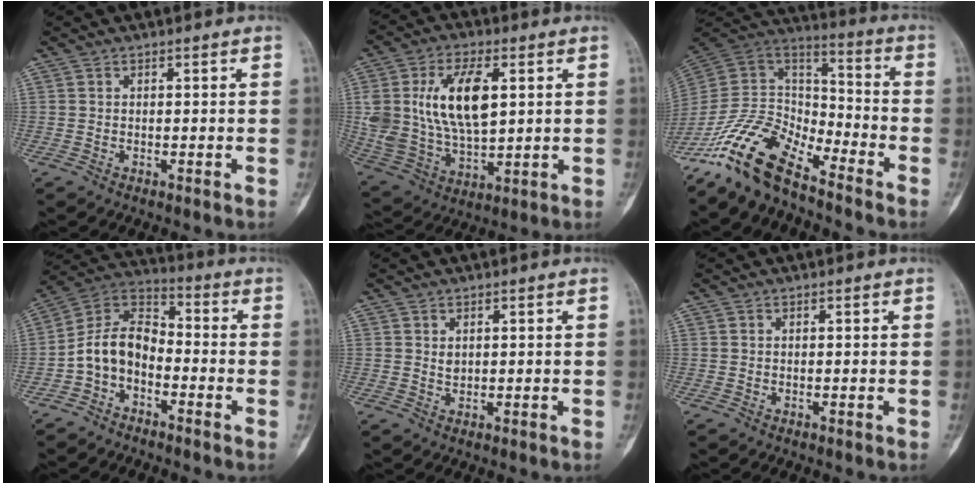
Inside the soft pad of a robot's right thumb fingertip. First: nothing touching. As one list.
[{"total": 17.3, "force": [3.9, 9.1, 14.2], "torque": [-0.265, -0.008, 0.084]}, {"total": 15.1, "force": [-11.8, 5.5, 7.7], "torque": [-0.125, 0.087, -0.238]}, {"total": 9.7, "force": [-3.4, 6.5, 6.3], "torque": [-0.105, 0.060, -0.081]}, {"total": 1.4, "force": [0.6, 1.0, 0.9], "torque": [-0.010, -0.005, 0.014]}, {"total": 0.0}]